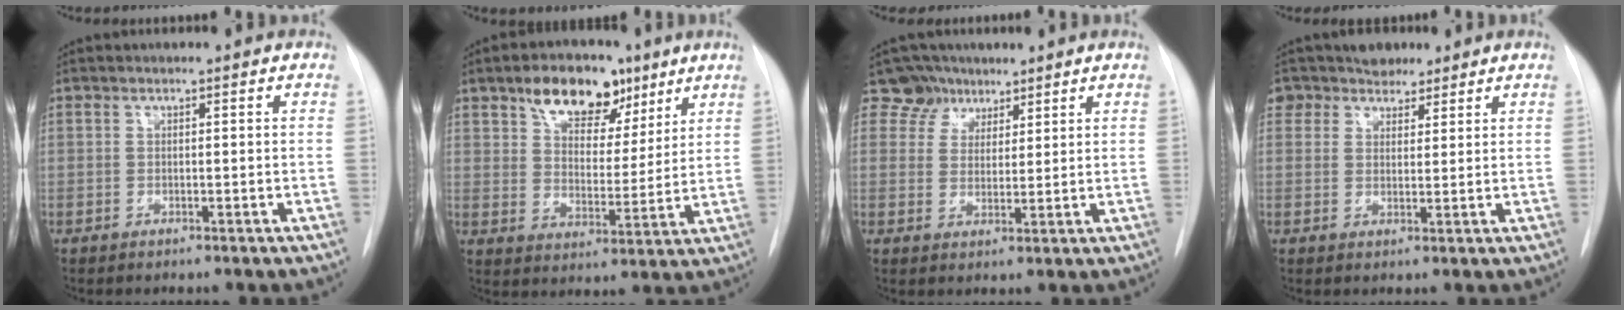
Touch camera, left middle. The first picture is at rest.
{"total": 11.0, "force": [7.0, 6.0, 6.1], "torque": [-0.099, 0.016, 0.118]}
{"total": 5.1, "force": [3.7, 3.4, -0.7], "torque": [0.021, 0.001, 0.062]}
{"total": 5.3, "force": [4.0, 3.4, 0.3], "torque": [0.001, 0.014, 0.068]}